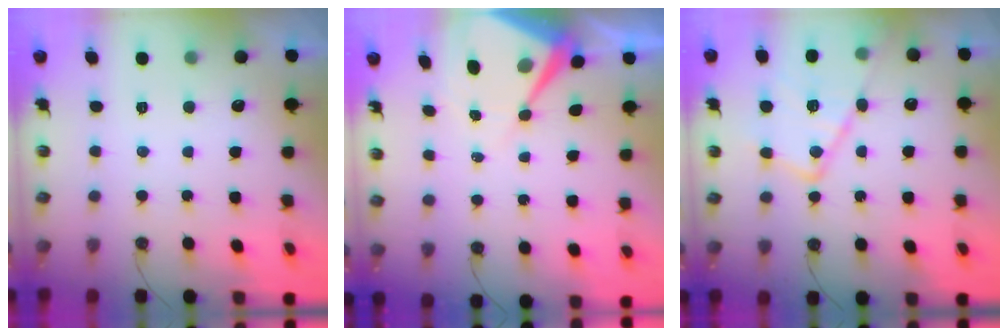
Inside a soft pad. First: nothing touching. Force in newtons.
{"total": 8.8, "press": 8.7, "slide": 0.9}
{"total": 17.1, "press": 17.1, "slide": 1.0}